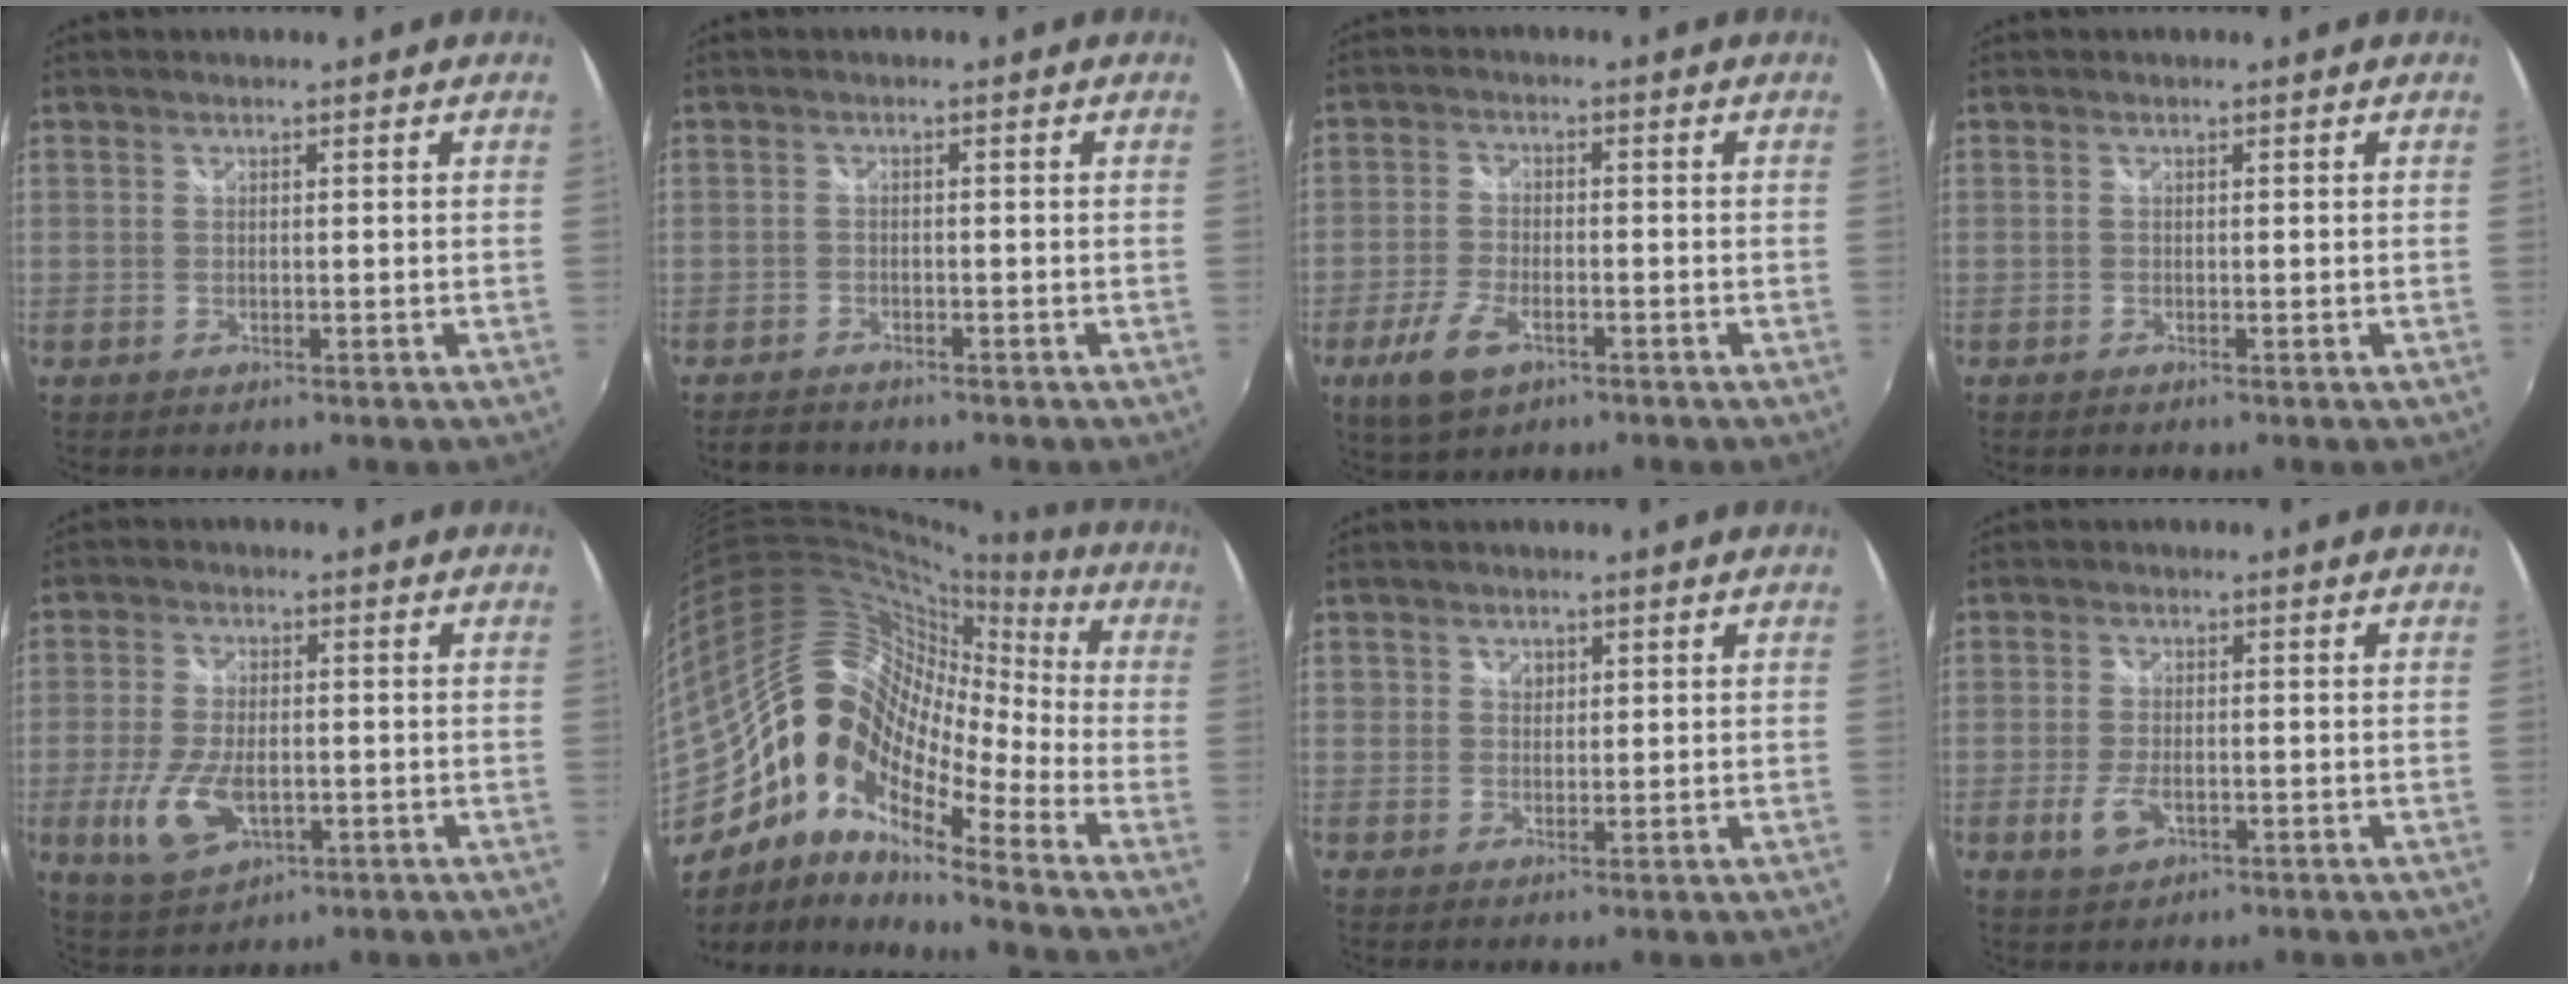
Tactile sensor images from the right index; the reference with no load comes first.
{"total": 3.3, "force": [-3.1, 1.0, 0.8], "torque": [-0.029, -0.004, -0.052]}
{"total": 7.6, "force": [-4.1, 3.5, 5.4], "torque": [-0.130, -0.010, -0.074]}
{"total": 0.0}
{"total": 10.1, "force": [-2.8, 5.2, 8.2], "torque": [-0.179, -0.015, -0.046]}
{"total": 17.1, "force": [-7.5, 9.0, 12.5], "torque": [-0.200, -0.001, -0.161]}
{"total": 2.1, "force": [0.6, 1.9, 0.5], "torque": [-0.006, 0.004, 0.008]}
{"total": 4.4, "force": [-1.7, 2.3, 3.3], "torque": [-0.078, -0.007, -0.030]}